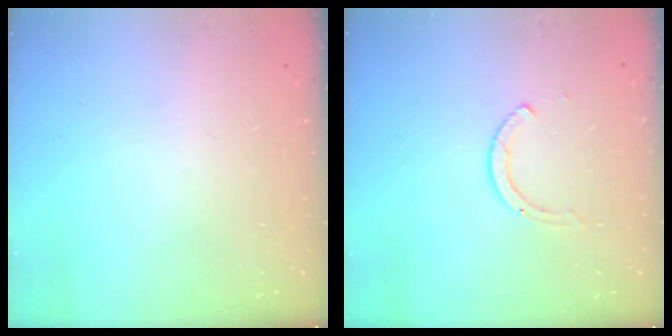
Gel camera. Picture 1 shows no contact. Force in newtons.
{"total": 2.6, "press": 2.6, "slide": 0.3}